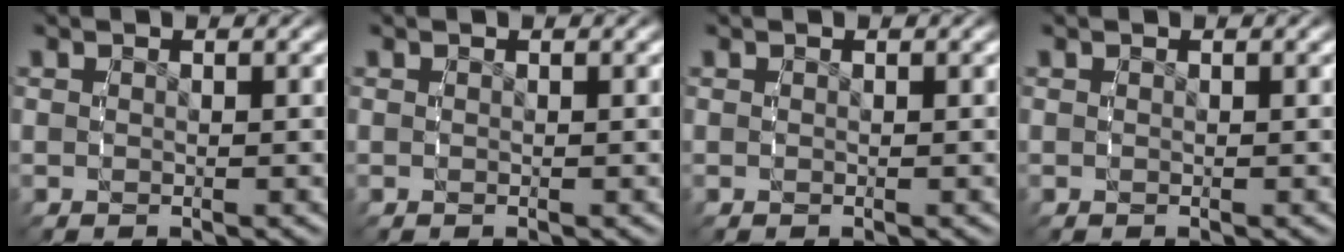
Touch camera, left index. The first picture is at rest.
{"total": 0.0}
{"total": 0.0}
{"total": 0.0}